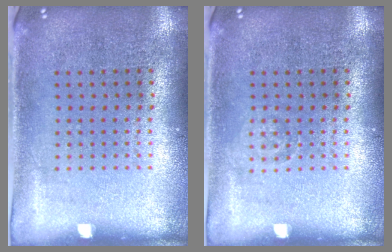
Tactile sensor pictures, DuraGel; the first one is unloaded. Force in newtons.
{"total": 0.7, "press": 0.7, "slide": 0.2}